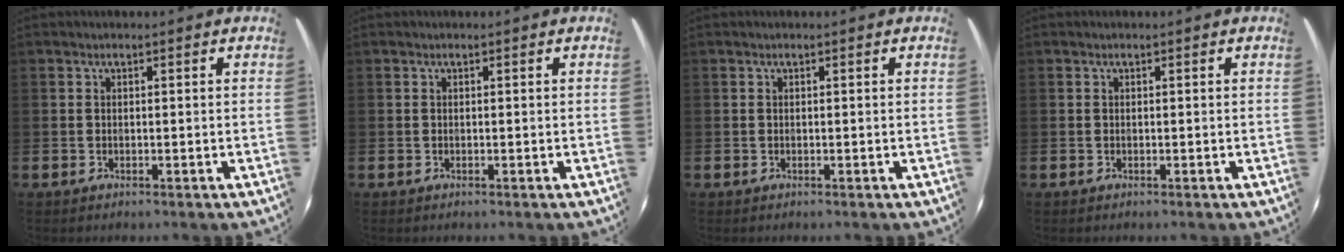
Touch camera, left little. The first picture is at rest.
{"total": 0.0}
{"total": 0.0}
{"total": 0.0}